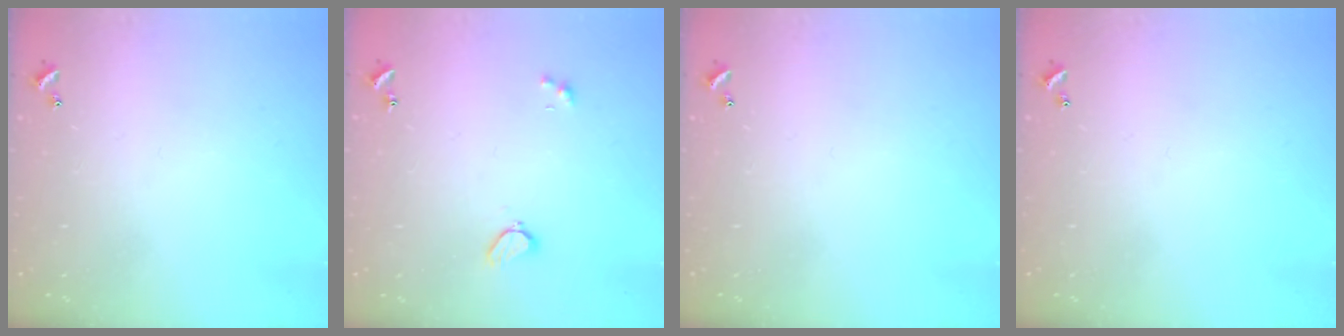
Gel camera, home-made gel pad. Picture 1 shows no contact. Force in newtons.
{"total": 1.9, "press": 1.9, "slide": 0.6}
{"total": 0.0}
{"total": 0.0}